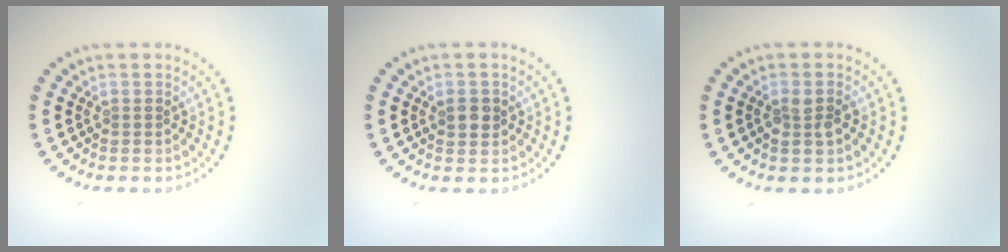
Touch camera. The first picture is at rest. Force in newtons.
{"total": 1.5, "press": 1.5, "slide": 0.4}
{"total": 1.6, "press": 1.5, "slide": 0.5}